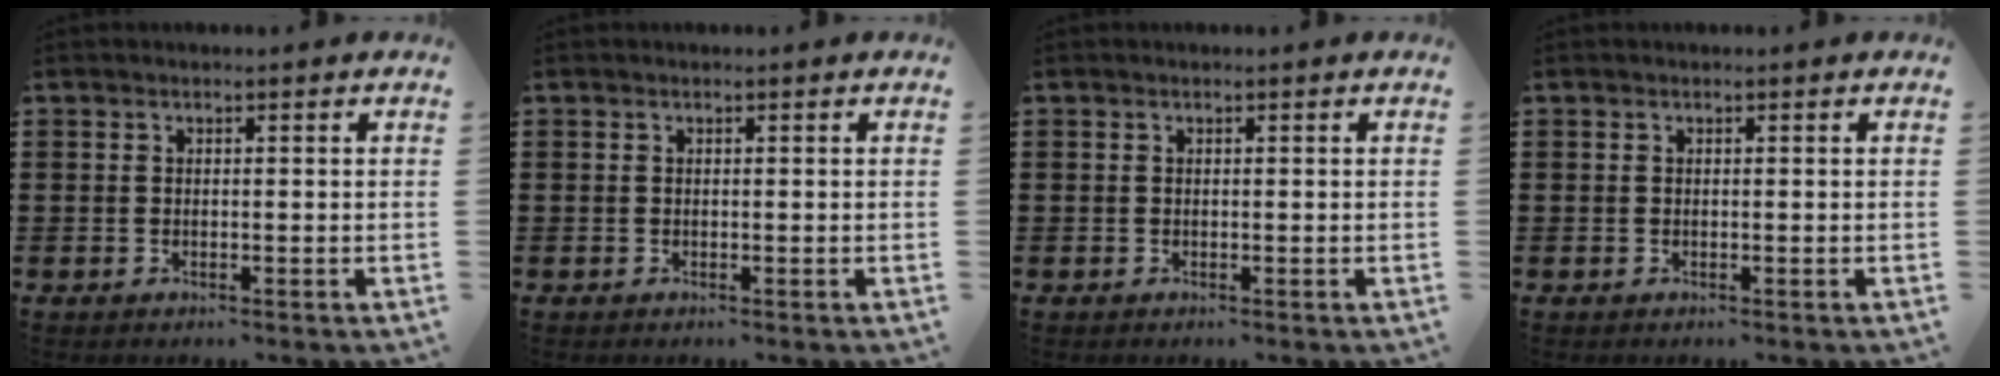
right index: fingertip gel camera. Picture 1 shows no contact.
{"total": 0.0}
{"total": 0.0}
{"total": 0.0}